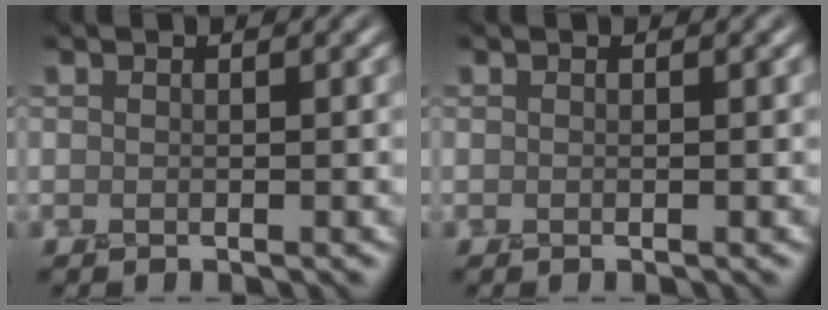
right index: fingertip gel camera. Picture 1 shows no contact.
{"total": 0.0}